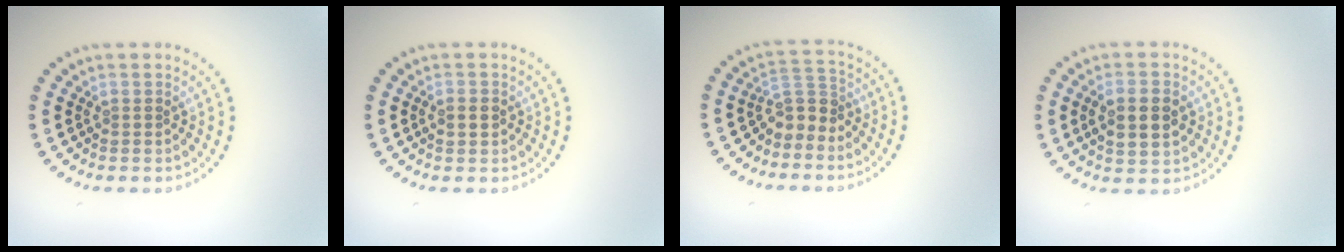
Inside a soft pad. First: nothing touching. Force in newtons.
{"total": 2.1, "press": 2.1, "slide": 0.2}
{"total": 2.5, "press": 2.0, "slide": 1.5}
{"total": 3.9, "press": 3.9, "slide": 0.4}